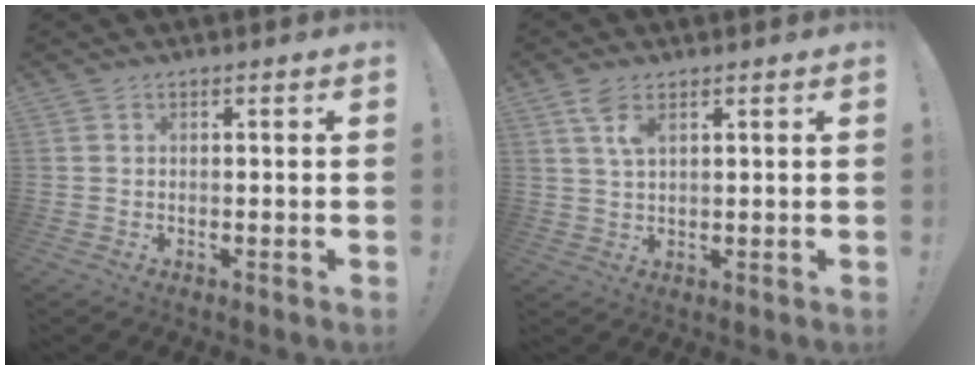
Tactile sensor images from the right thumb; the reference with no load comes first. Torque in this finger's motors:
{"motor_torque": [0.44, 0.49, 0.33, 0.19, 0.04]}